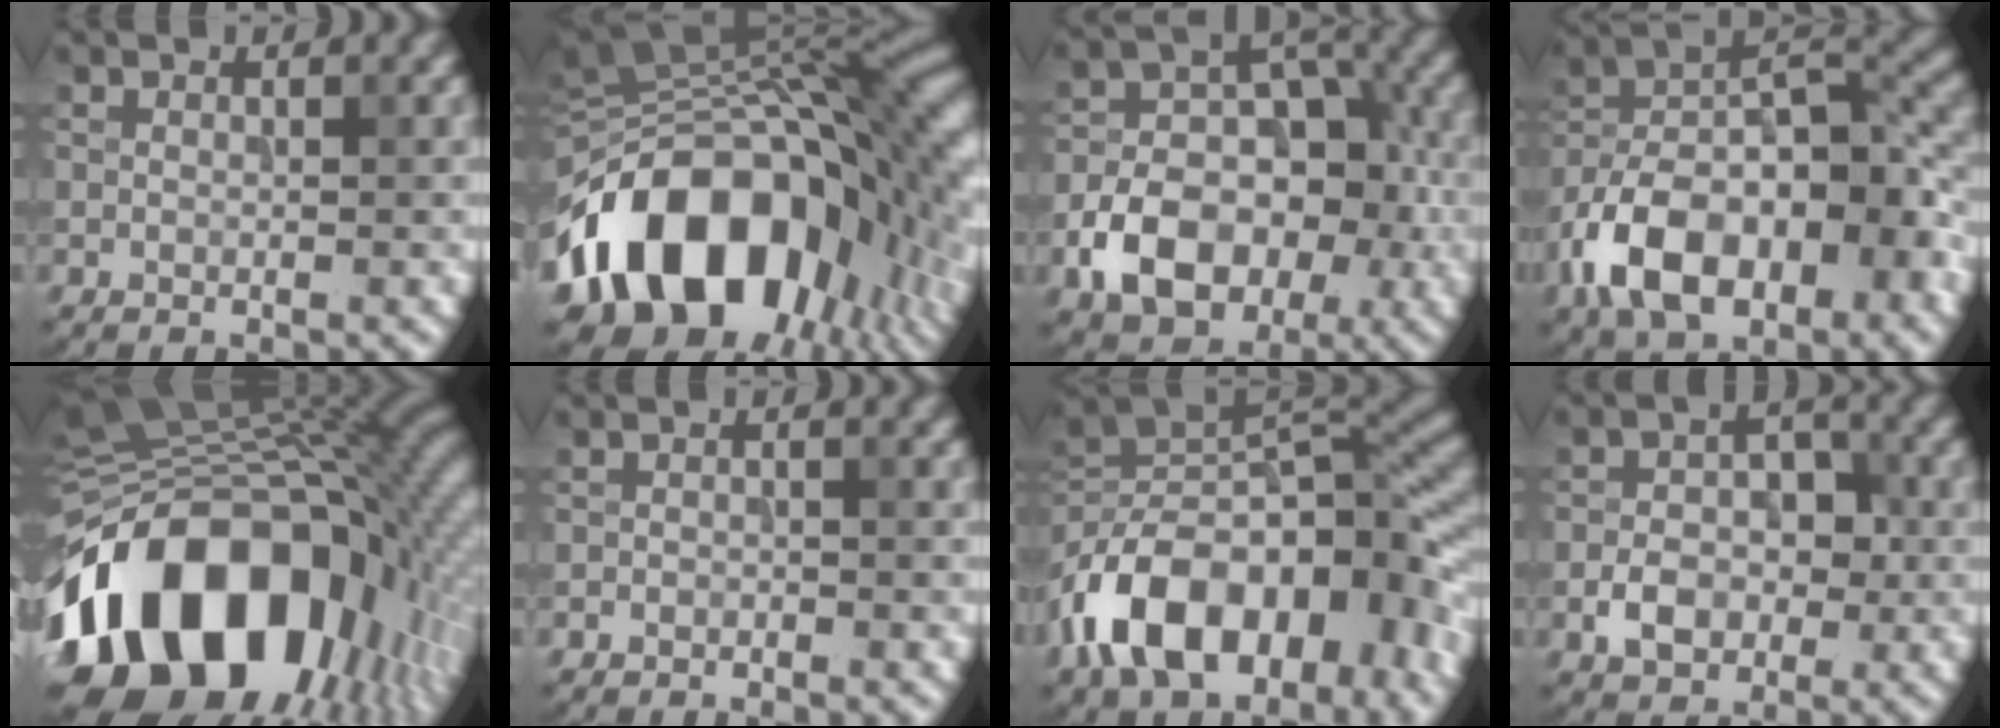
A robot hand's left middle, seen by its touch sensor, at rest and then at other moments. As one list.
[{"total": 16.6, "force": [-5.8, 10.5, 11.6], "torque": [-0.179, 0.010, -0.105]}, {"total": 9.6, "force": [-3.5, 6.3, 6.3], "torque": [-0.101, 0.002, -0.058]}, {"total": 13.0, "force": [-6.0, 6.6, 9.5], "torque": [-0.166, -0.001, -0.121]}, {"total": 20.5, "force": [-6.9, 12.8, 14.5], "torque": [-0.247, -0.023, -0.110]}, {"total": 0.7, "force": [-0.5, 0.4, 0.2], "torque": [-0.002, -0.001, -0.010]}, {"total": 15.1, "force": [-6.8, 8.5, 10.6], "torque": [-0.168, 0.013, -0.129]}, {"total": 4.5, "force": [-1.3, 3.1, 3.0], "torque": [-0.041, 0.003, -0.025]}]